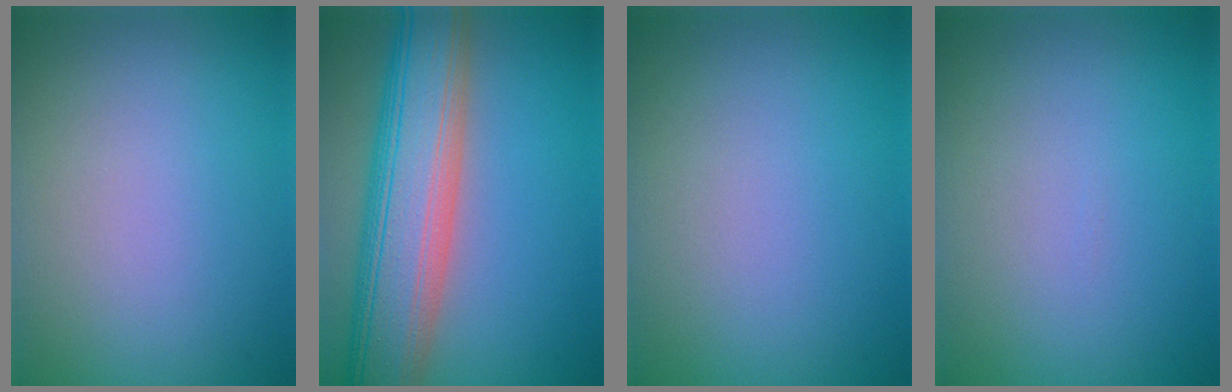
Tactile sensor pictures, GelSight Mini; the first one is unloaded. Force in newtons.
{"total": 11.2, "press": 11.2, "slide": 0.9}
{"total": 0.0}
{"total": 0.0}